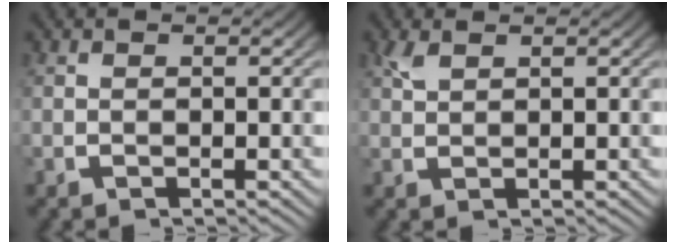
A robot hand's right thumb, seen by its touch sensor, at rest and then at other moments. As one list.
[{"total": 1.2, "force": [1.1, 0.4, 0.4], "torque": [-0.009, 0.002, 0.025]}]